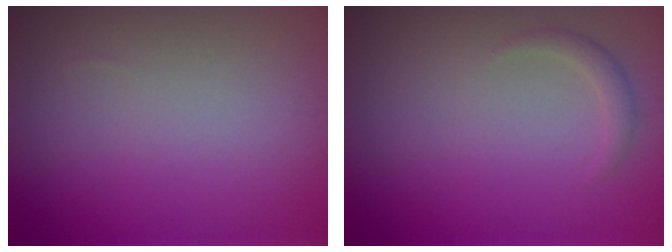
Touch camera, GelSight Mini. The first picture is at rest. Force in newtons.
{"total": 1.2, "press": 1.2, "slide": 0.1}